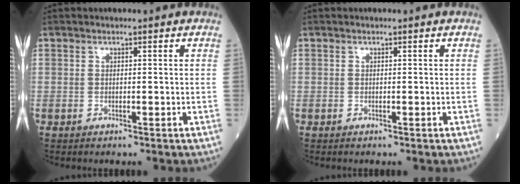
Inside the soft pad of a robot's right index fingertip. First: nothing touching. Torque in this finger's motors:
{"motor_torque": [0.00, 0.00, -0.01, -0.01]}